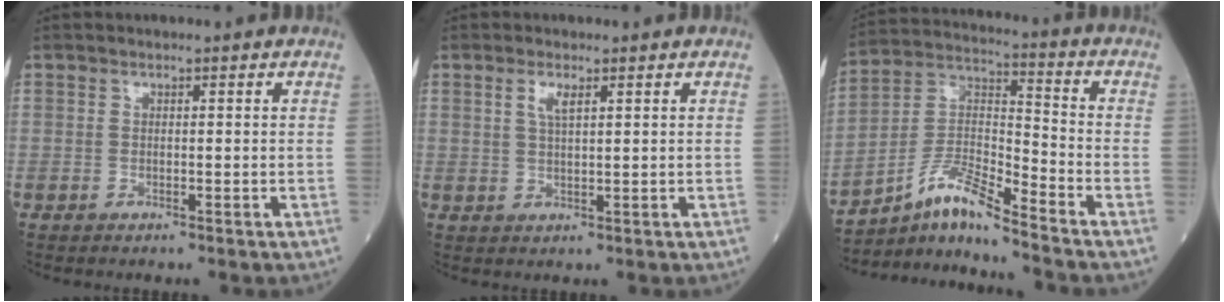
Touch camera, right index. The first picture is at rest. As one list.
[{"total": 2.3, "force": [1.1, 0.4, 2.0], "torque": [-0.046, 0.001, 0.023]}, {"total": 9.8, "force": [-8.0, 0.1, 5.7], "torque": [-0.123, 0.013, -0.146]}]